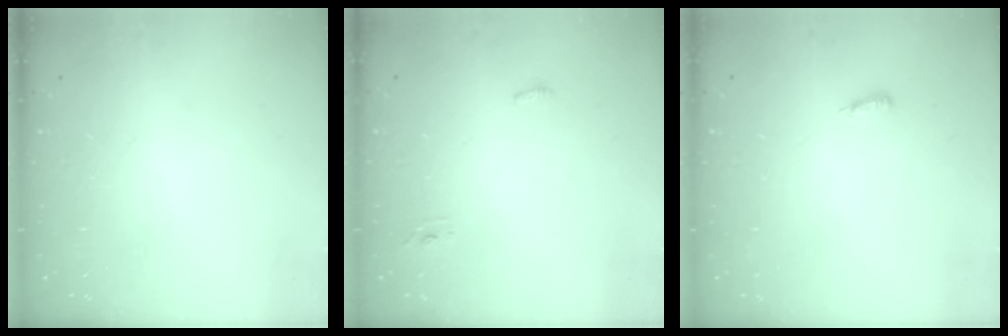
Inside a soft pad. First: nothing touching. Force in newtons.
{"total": 7.6, "press": 3.8, "slide": 6.6}
{"total": 4.4, "press": 3.4, "slide": 2.9}